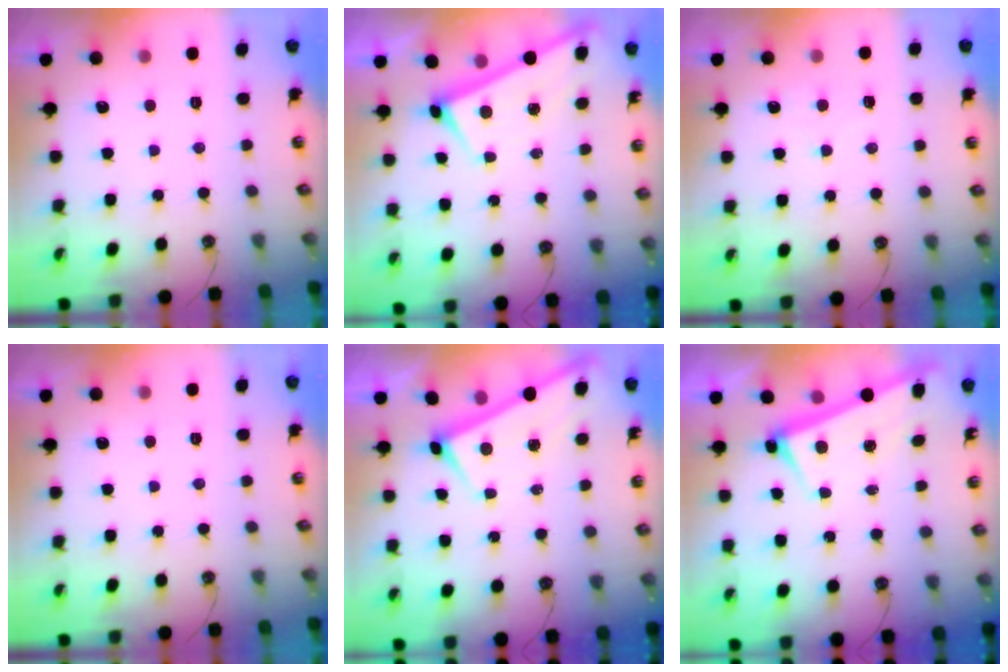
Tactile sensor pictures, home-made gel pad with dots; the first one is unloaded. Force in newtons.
{"total": 1.2, "press": 1.2, "slide": 0.1}
{"total": 1.8, "press": 1.7, "slide": 0.4}
{"total": 0.0}
{"total": 1.7, "press": 1.7, "slide": 0.1}
{"total": 3.2, "press": 3.1, "slide": 0.8}